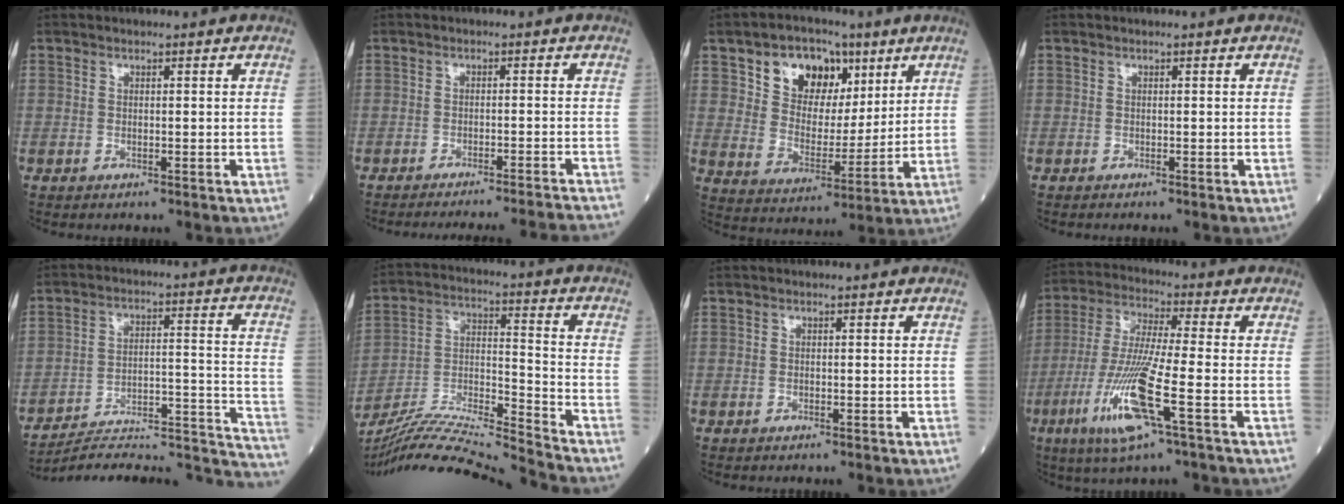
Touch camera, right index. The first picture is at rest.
{"total": 15.3, "force": [-14.7, -1.7, 3.9], "torque": [-0.042, -0.024, -0.180]}
{"total": 11.7, "force": [6.1, 7.8, 6.3], "torque": [-0.108, 0.026, 0.111]}
{"total": 0.0}
{"total": 26.0, "force": [-24.7, 2.1, 7.8], "torque": [-0.043, 0.022, -0.336]}
{"total": 19.7, "force": [-18.5, -2.0, 6.6], "torque": [-0.131, -0.012, -0.319]}
{"total": 0.0}
{"total": 13.3, "force": [-5.1, 0.1, 12.3], "torque": [-0.263, -0.023, -0.102]}